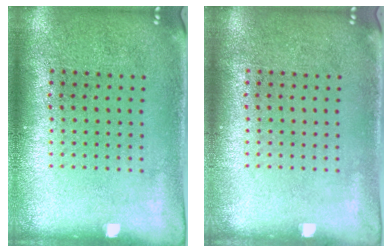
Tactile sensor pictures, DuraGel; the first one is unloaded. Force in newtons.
{"total": 0.0}